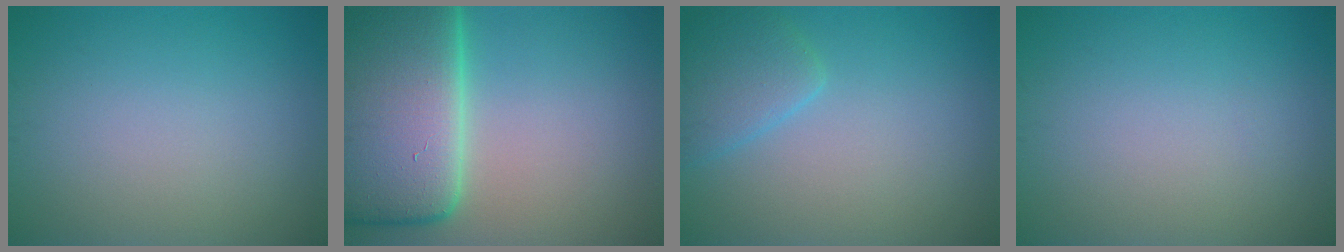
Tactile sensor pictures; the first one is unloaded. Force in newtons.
{"total": 16.6, "press": 16.6, "slide": 1.6}
{"total": 3.0, "press": 2.9, "slide": 0.3}
{"total": 0.0}